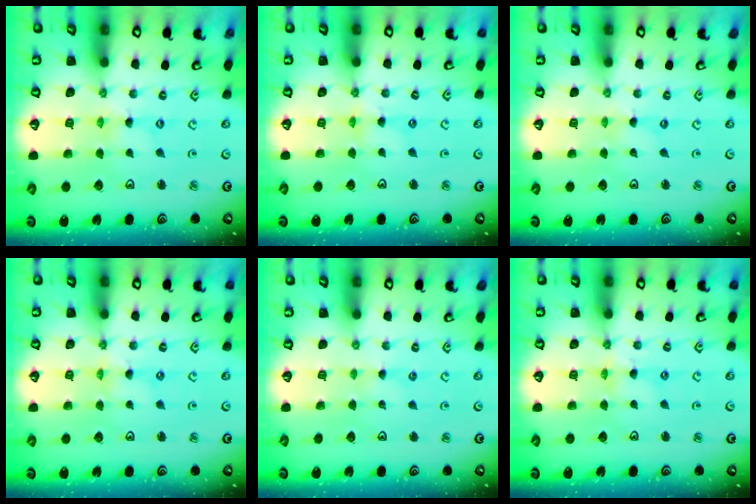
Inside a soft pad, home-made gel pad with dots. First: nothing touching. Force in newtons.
{"total": 2.0, "press": 2.0, "slide": 0.3}
{"total": 0.0}
{"total": 0.8, "press": 0.7, "slide": 0.2}
{"total": 0.0}
{"total": 2.0, "press": 2.0, "slide": 0.3}